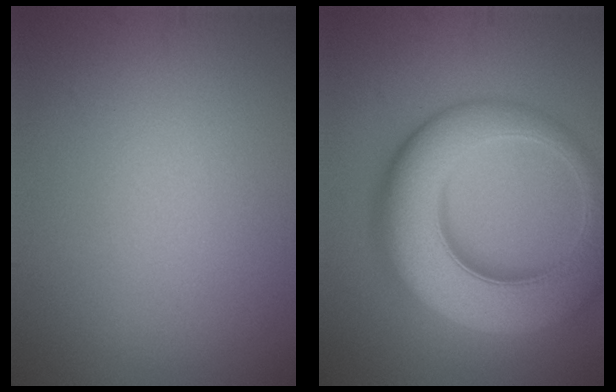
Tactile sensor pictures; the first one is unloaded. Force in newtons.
{"total": 11.8, "press": 11.8, "slide": 0.5}